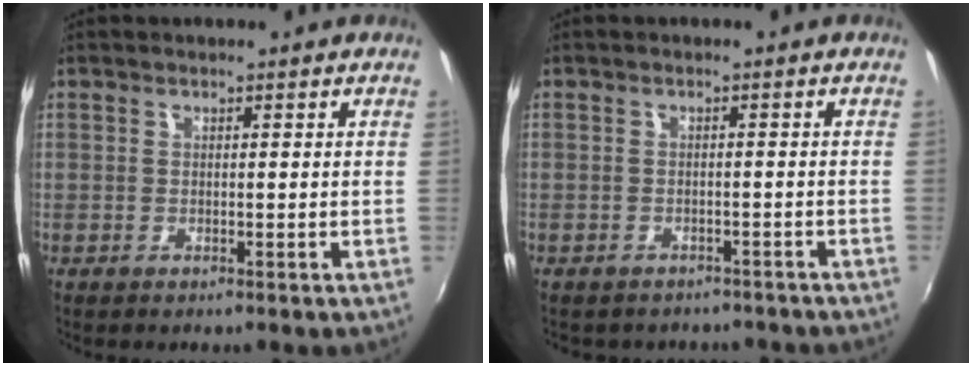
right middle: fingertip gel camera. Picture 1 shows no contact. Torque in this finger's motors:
{"motor_torque": [0.62, -1.52, 0.39, 0.08]}